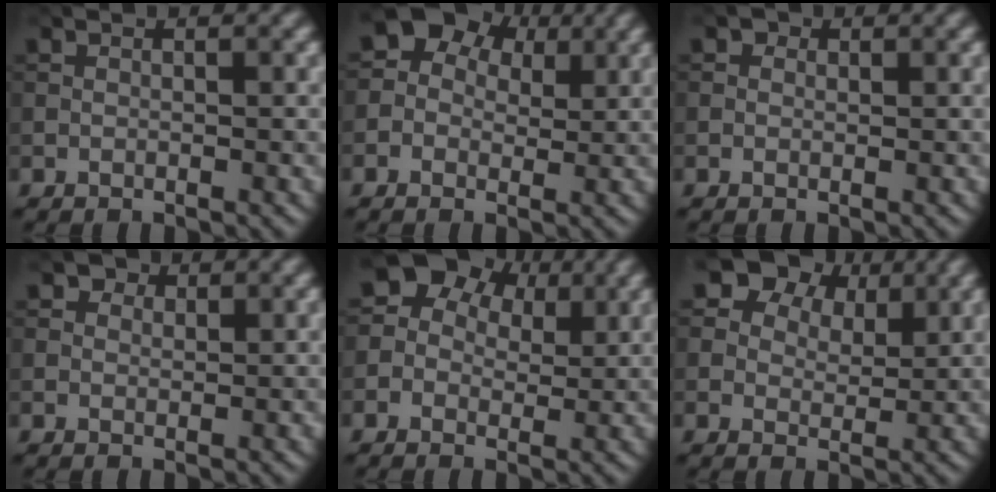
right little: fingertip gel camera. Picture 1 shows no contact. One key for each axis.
{"total": 5.8, "fx": 1.9, "fy": 4.7, "fz": 2.8, "tx": -0.033, "ty": 0.018, "tz": -0.008}
{"total": 0.9, "fx": 0.4, "fy": 0.7, "fz": 0.4, "tx": -0.005, "ty": -0.004, "tz": -0.002}
{"total": 2.1, "fx": 1.4, "fy": 1.4, "fz": 0.8, "tx": -0.012, "ty": -0.005, "tz": 0.013}
{"total": 7.0, "fx": 2.5, "fy": 5.6, "fz": 3.3, "tx": -0.040, "ty": 0.022, "tz": 0.007}
{"total": 8.9, "fx": 5.4, "fy": 5.9, "fz": 3.8, "tx": -0.071, "ty": 0.013, "tz": 0.079}